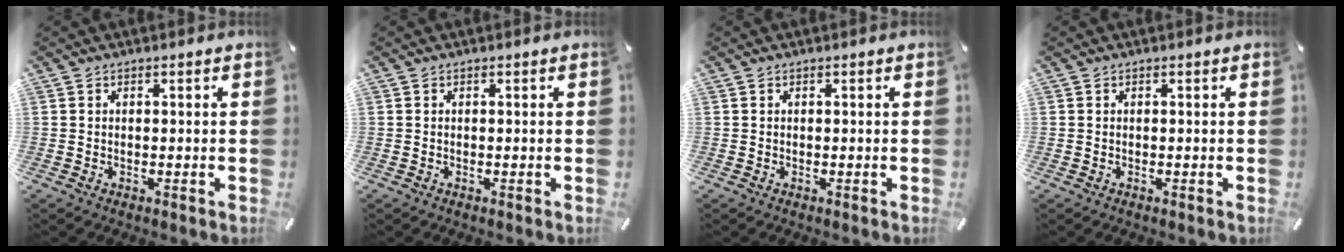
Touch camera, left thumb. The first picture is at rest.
{"total": 0.0}
{"total": 0.0}
{"total": 0.0}